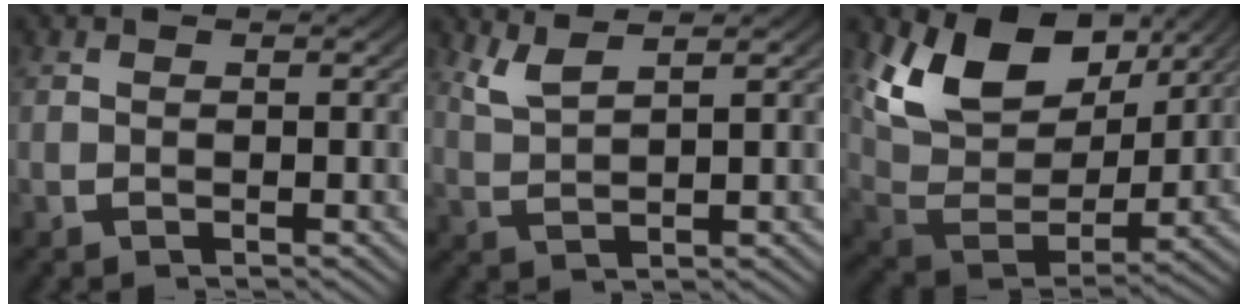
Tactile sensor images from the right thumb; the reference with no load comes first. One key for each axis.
{"total": 3.2, "fx": 2.7, "fy": 0.5, "fz": 1.7, "tx": -0.038, "ty": 0.001, "tz": 0.061}
{"total": 11.8, "fx": 3.3, "fy": 7.4, "fz": 8.6, "tx": -0.183, "ty": -0.022, "tz": 0.065}